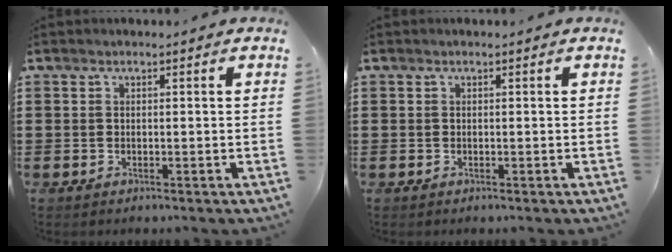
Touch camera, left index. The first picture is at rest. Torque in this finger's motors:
{"motor_torque": [-0.04, 0.04, 0.00, 0.00]}